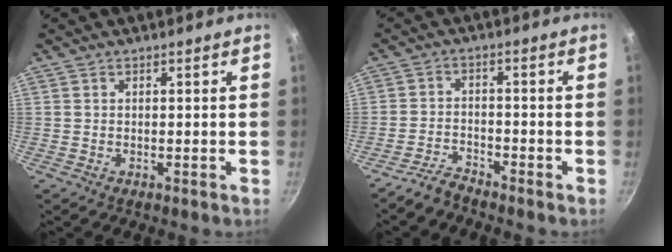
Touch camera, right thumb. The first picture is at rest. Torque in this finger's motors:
{"motor_torque": [0.41, -0.44, -0.46, 0.01, 0.09]}